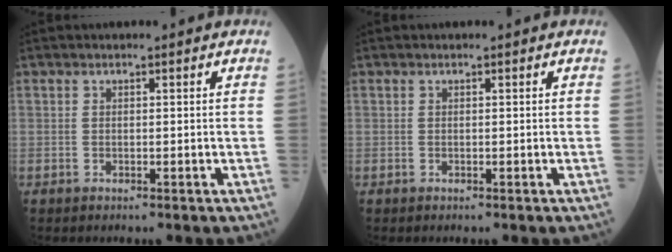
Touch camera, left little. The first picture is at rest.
{"total": 0.0}